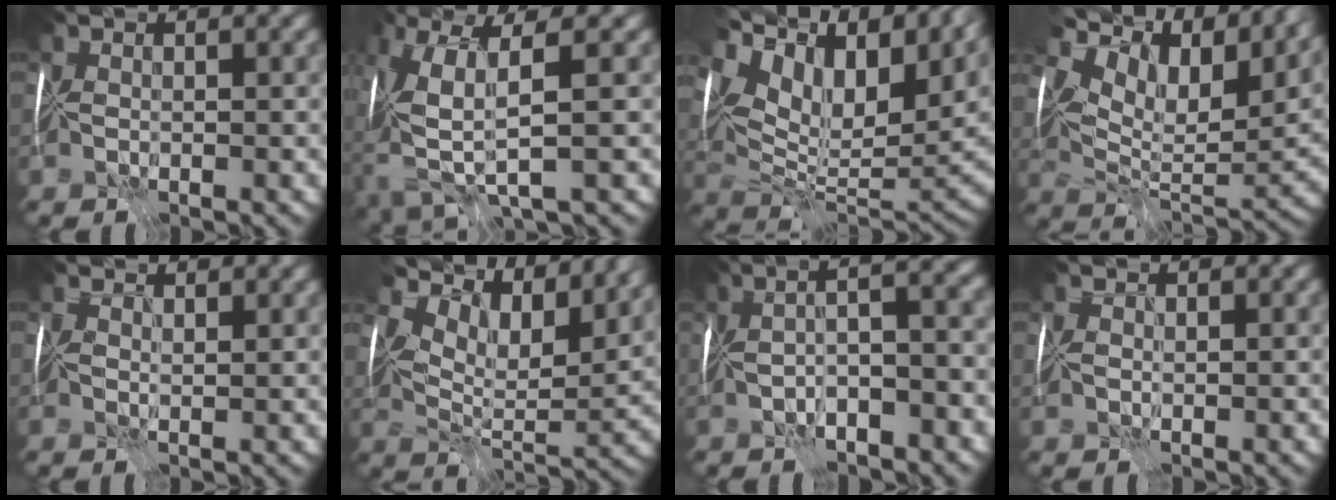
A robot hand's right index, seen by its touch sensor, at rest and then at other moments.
{"total": 6.3, "force": [-0.8, 1.5, 6.1], "torque": [-0.154, -0.019, -0.010]}
{"total": 15.4, "force": [7.4, 7.8, 11.1], "torque": [-0.213, 0.026, 0.151]}
{"total": 12.0, "force": [7.2, 5.3, 8.0], "torque": [-0.161, 0.027, 0.142]}
{"total": 1.8, "force": [1.7, -0.1, 0.2], "torque": [-0.012, -0.005, 0.030]}
{"total": 9.8, "force": [7.5, 3.2, 5.6], "torque": [-0.109, 0.005, 0.124]}
{"total": 3.6, "force": [-1.1, -0.3, 3.4], "torque": [-0.062, 0.007, -0.018]}
{"total": 0.8, "force": [0.7, 0.3, 0.1], "torque": [-0.015, 0.006, 0.011]}